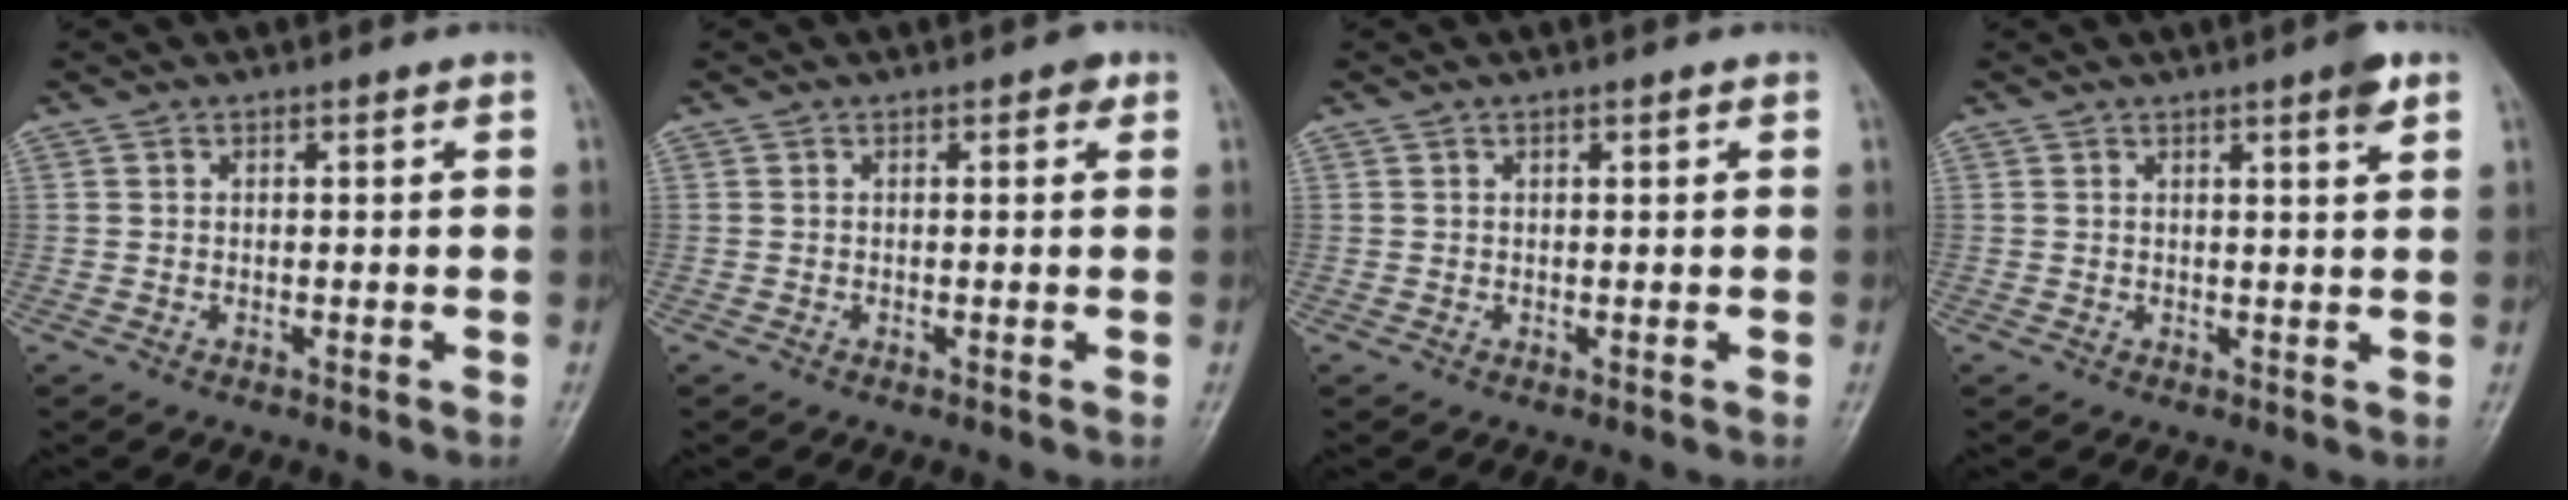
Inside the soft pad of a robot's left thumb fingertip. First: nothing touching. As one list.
[{"total": 1.2, "force": [0.5, 0.7, 0.8], "torque": [-0.003, 0.000, 0.002]}, {"total": 0.8, "force": [0.5, 0.2, 0.6], "torque": [-0.008, 0.000, 0.007]}, {"total": 3.1, "force": [1.9, 0.2, 2.5], "torque": [-0.035, -0.010, 0.025]}]